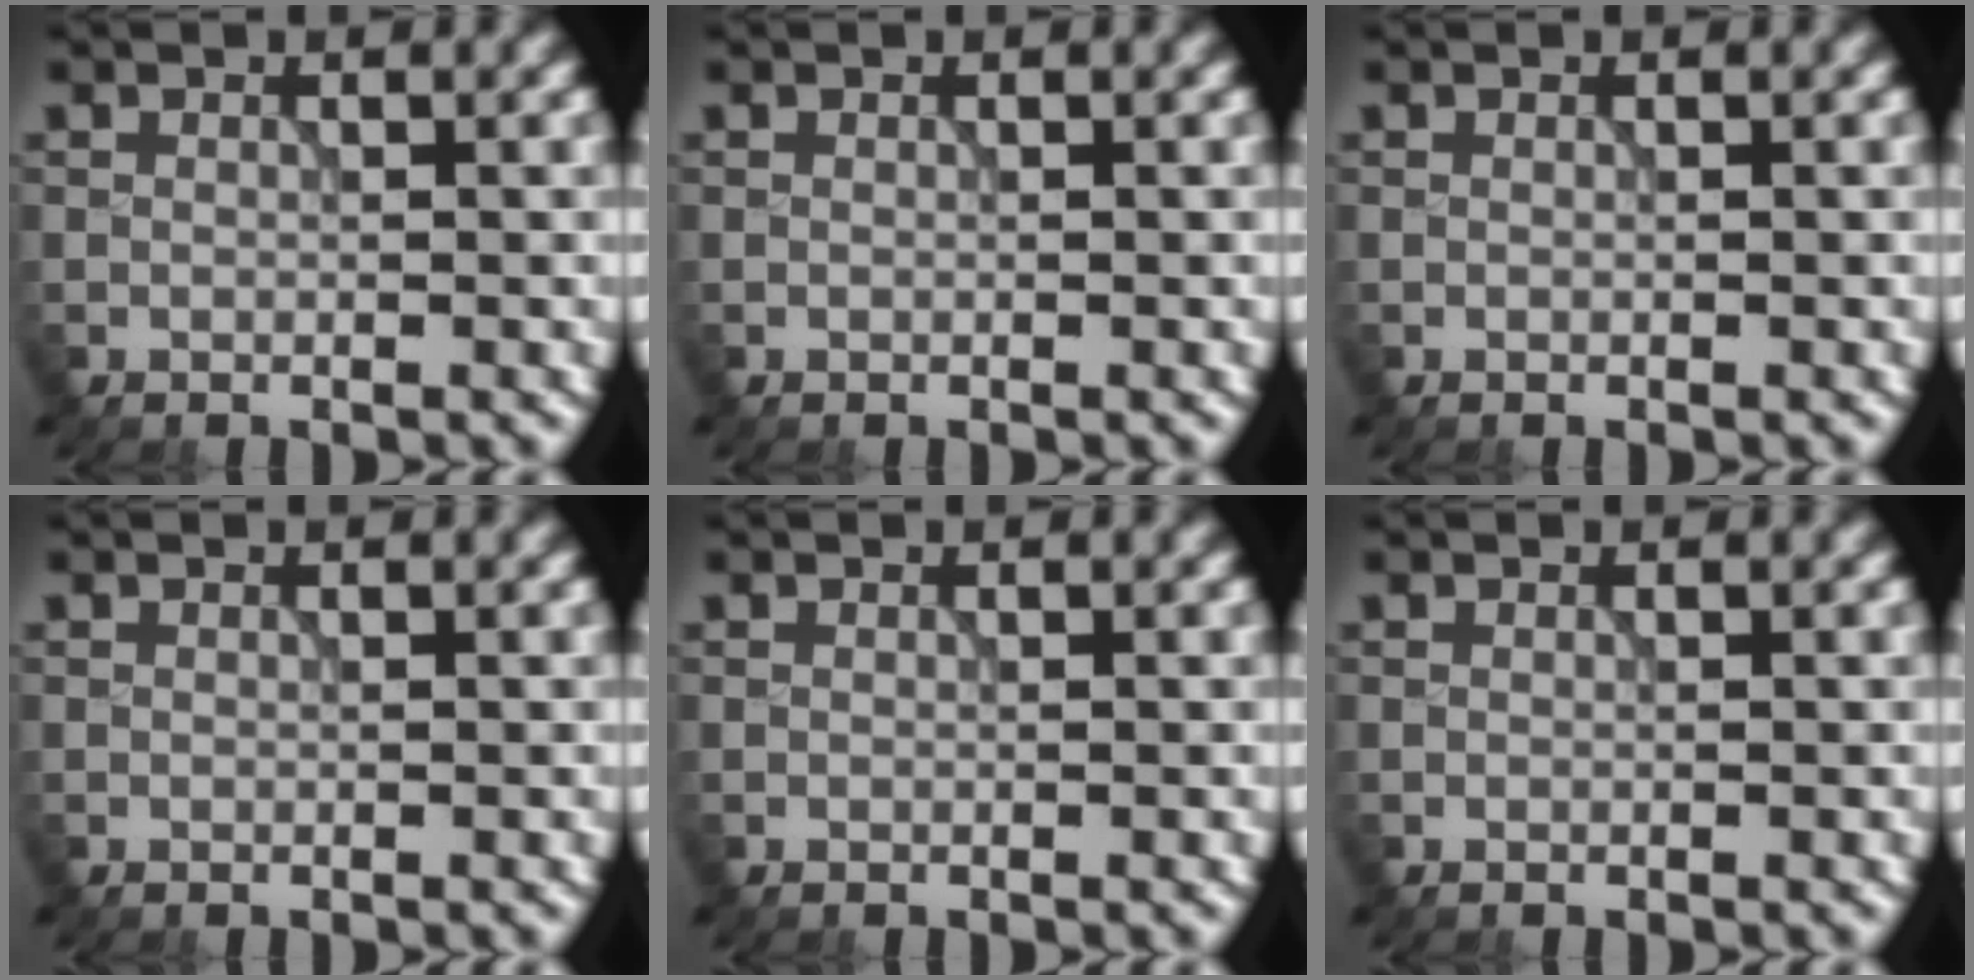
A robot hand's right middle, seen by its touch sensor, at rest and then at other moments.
{"total": 0.0}
{"total": 0.0}
{"total": 0.0}
{"total": 0.0}
{"total": 0.0}